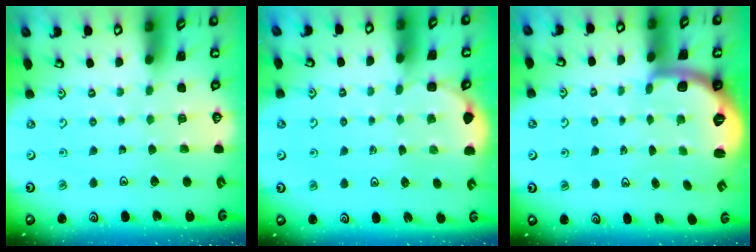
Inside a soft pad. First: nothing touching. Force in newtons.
{"total": 2.4, "press": 2.1, "slide": 1.1}
{"total": 1.9, "press": 1.8, "slide": 0.5}